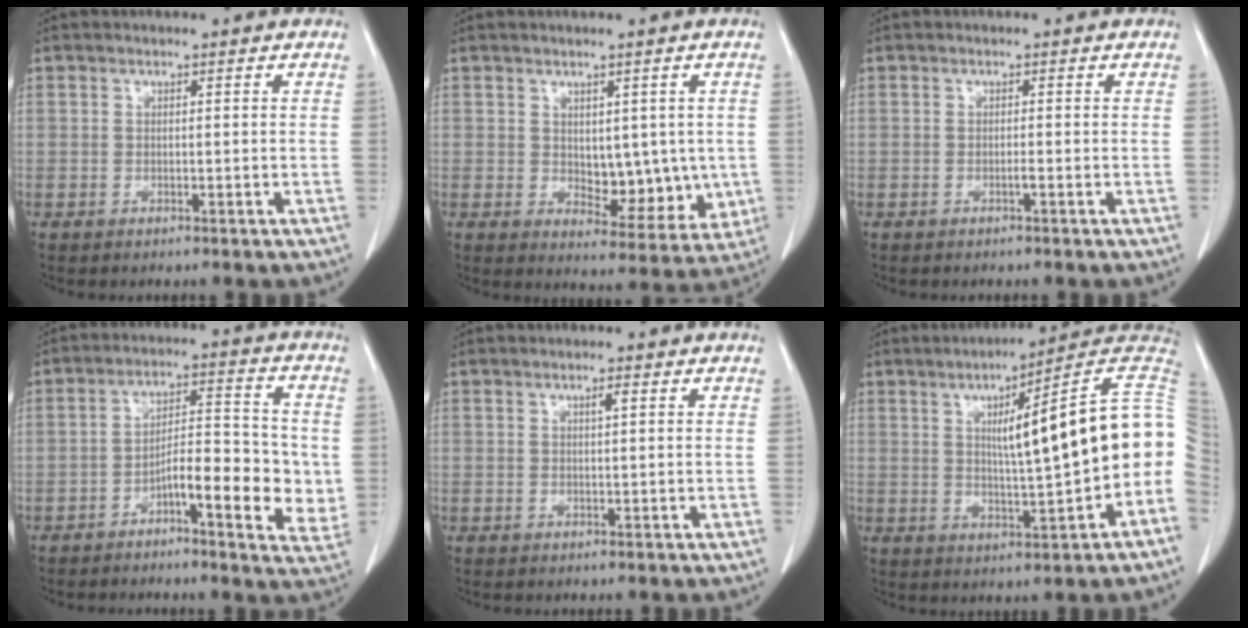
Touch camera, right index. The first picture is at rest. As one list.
[{"total": 8.1, "force": [0.1, 4.7, 6.6], "torque": [-0.066, -0.004, 0.019]}, {"total": 0.5, "force": [-0.3, -0.1, 0.4], "torque": [-0.003, 0.004, -0.005]}, {"total": 11.3, "force": [-3.1, 3.2, 10.4], "torque": [-0.142, 0.021, -0.046]}, {"total": 1.1, "force": [0.4, 0.1, 1.0], "torque": [-0.019, 0.002, 0.007]}, {"total": 15.7, "force": [0.7, 0.8, 15.6], "torque": [-0.200, 0.028, 0.008]}]